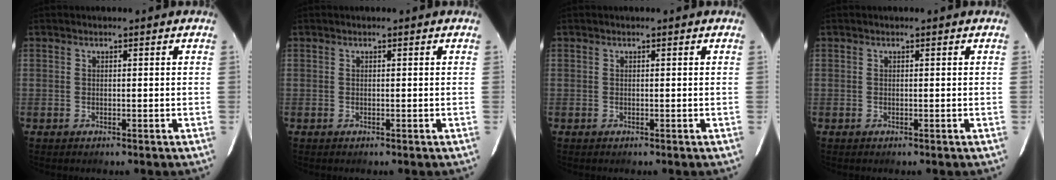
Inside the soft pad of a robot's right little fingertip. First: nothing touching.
{"total": 0.0}
{"total": 0.0}
{"total": 0.0}